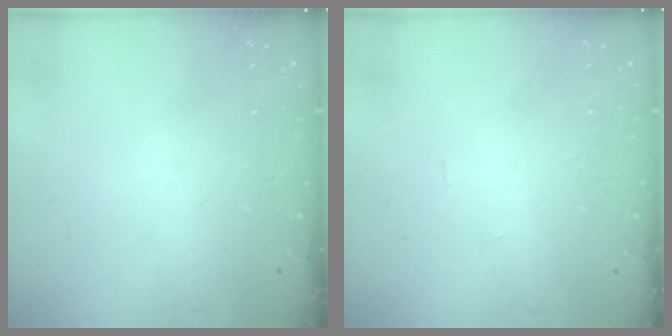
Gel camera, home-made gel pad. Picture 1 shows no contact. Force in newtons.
{"total": 0.0}